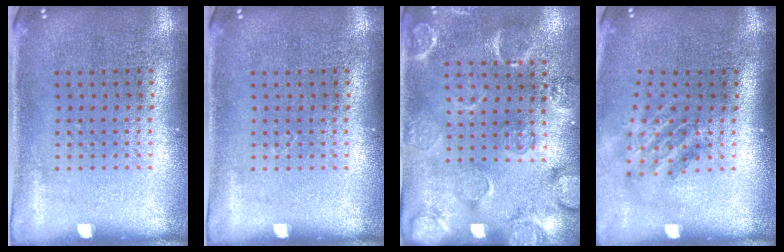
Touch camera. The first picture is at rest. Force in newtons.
{"total": 0.0}
{"total": 2.6, "press": 2.0, "slide": 1.6}
{"total": 1.8, "press": 1.3, "slide": 1.3}